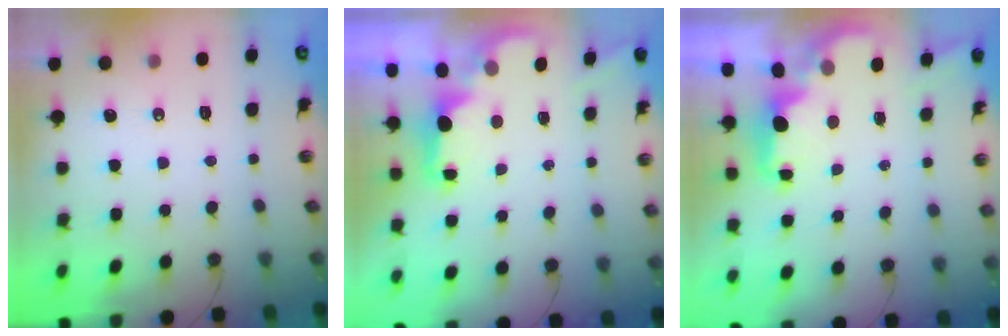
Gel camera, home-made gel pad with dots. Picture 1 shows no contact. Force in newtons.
{"total": 1.9, "press": 1.7, "slide": 0.8}
{"total": 2.2, "press": 2.1, "slide": 0.8}